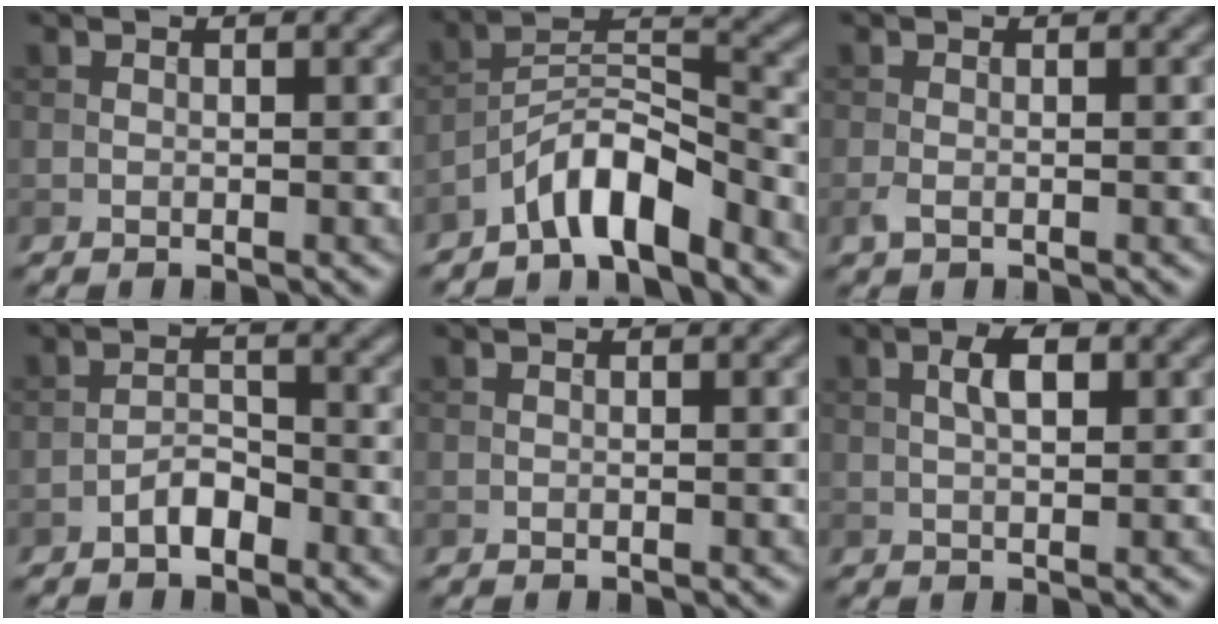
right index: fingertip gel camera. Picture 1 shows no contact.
{"total": 6.3, "force": [-4.7, 1.8, 3.8], "torque": [-0.062, 0.009, -0.091]}
{"total": 1.0, "force": [-0.4, 0.5, 0.8], "torque": [-0.023, -0.004, -0.009]}
{"total": 2.1, "force": [-1.6, 0.9, 1.2], "torque": [-0.017, 0.010, -0.031]}
{"total": 0.0}
{"total": 2.5, "force": [0.6, 1.1, 2.2], "torque": [-0.042, 0.004, 0.010]}